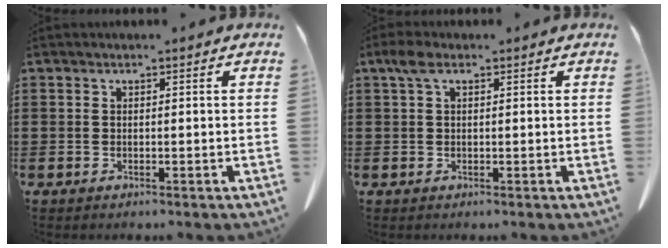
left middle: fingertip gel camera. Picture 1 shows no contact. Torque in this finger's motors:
{"motor_torque": [0.80, 0.64, 0.06, 0.02]}